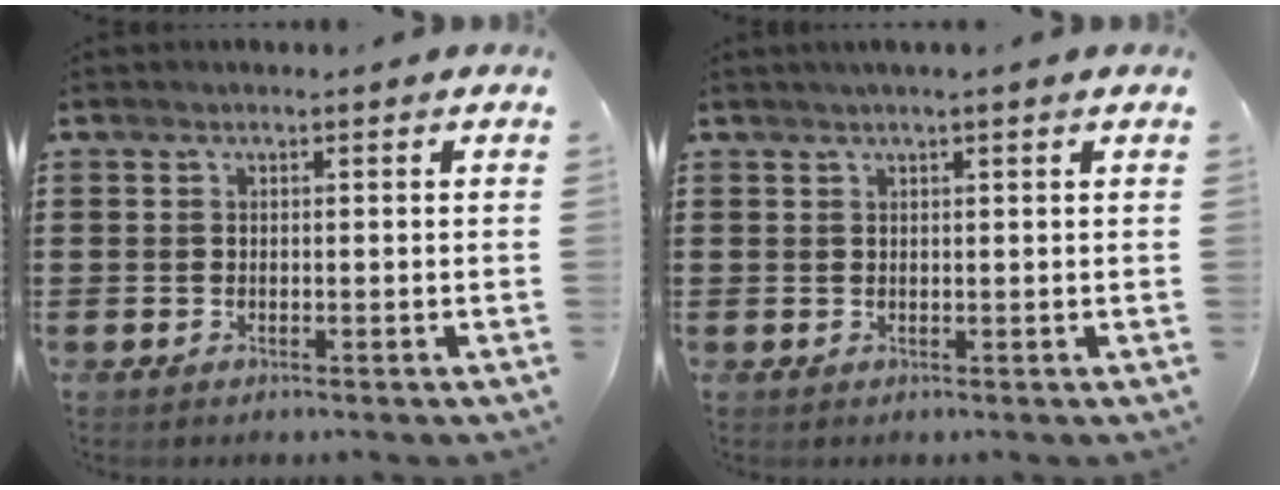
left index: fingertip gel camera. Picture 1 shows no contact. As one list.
[{"total": 1.0, "force": [0.8, -0.1, 0.7], "torque": [-0.012, 0.000, 0.015]}]